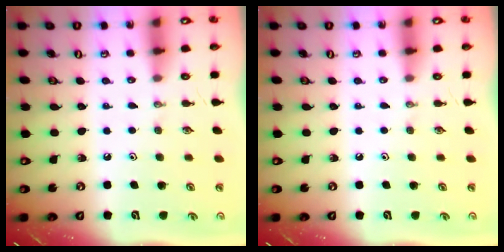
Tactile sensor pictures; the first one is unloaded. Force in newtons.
{"total": 0.0}